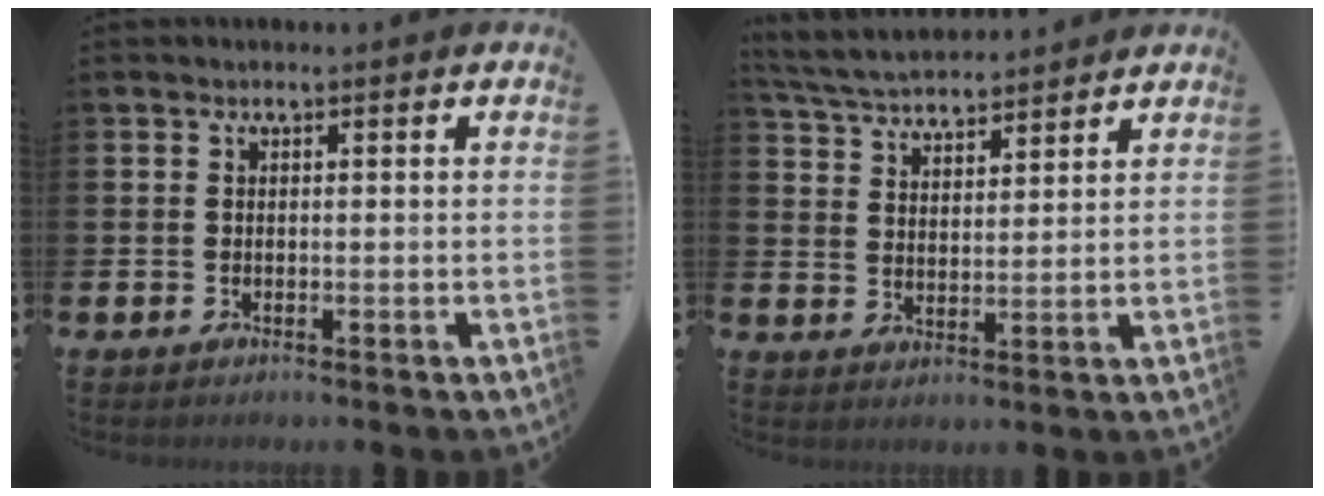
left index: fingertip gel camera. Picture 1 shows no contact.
{"total": 4.9, "force": [4.8, 0.8, 0.5], "torque": [-0.033, -0.029, 0.088]}